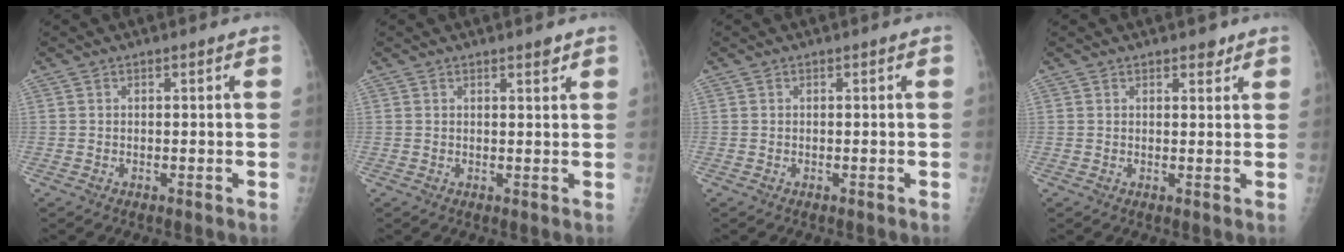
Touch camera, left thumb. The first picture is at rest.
{"total": 1.7, "force": [1.3, 0.5, 1.0], "torque": [-0.009, -0.008, 0.017]}
{"total": 0.0}
{"total": 2.3, "force": [1.7, 1.1, 1.1], "torque": [0.000, -0.008, 0.019]}